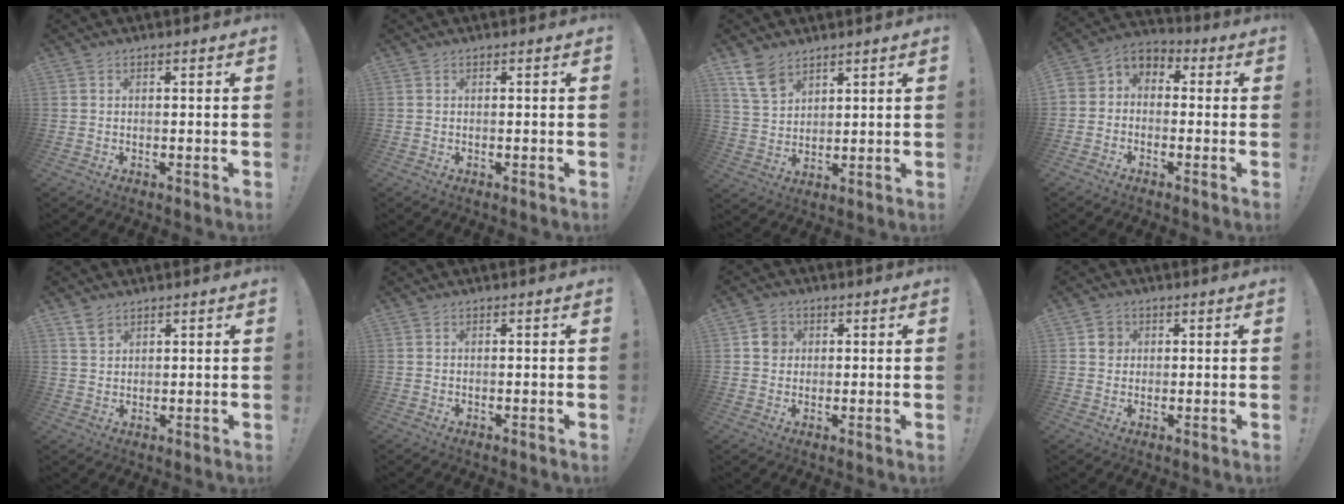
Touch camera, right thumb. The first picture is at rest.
{"total": 0.0}
{"total": 9.0, "force": [6.5, 5.0, 3.8], "torque": [-0.073, -0.033, 0.130]}
{"total": 5.1, "force": [-2.8, 3.9, 1.7], "torque": [-0.029, 0.009, -0.054]}
{"total": 3.4, "force": [2.5, 1.9, 1.5], "torque": [-0.020, -0.014, 0.047]}
{"total": 0.0}
{"total": 4.8, "force": [1.1, 4.5, 1.4], "torque": [-0.007, 0.003, 0.018]}
{"total": 3.6, "force": [0.9, 3.4, 0.8], "torque": [0.000, 0.001, 0.014]}